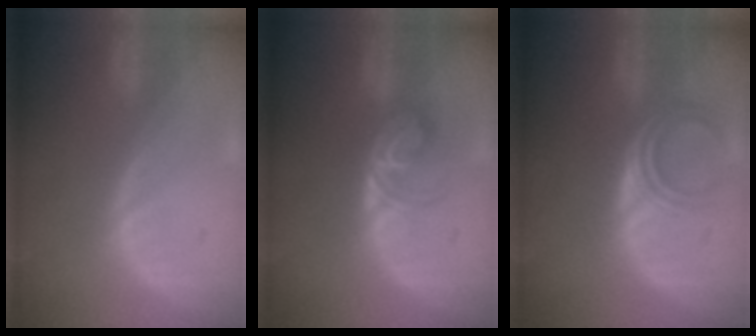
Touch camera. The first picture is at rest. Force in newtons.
{"total": 5.6, "press": 4.9, "slide": 2.8}
{"total": 4.7, "press": 4.0, "slide": 2.4}